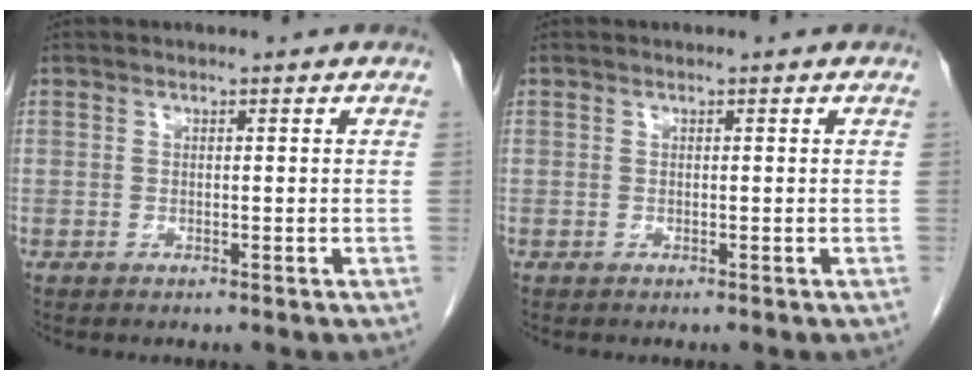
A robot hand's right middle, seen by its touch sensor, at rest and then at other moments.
{"total": 0.0}